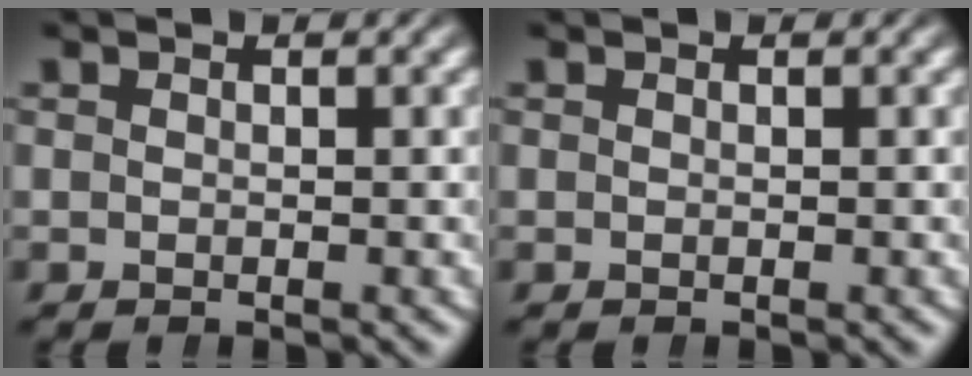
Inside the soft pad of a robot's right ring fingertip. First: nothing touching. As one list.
[{"total": 0.0}]